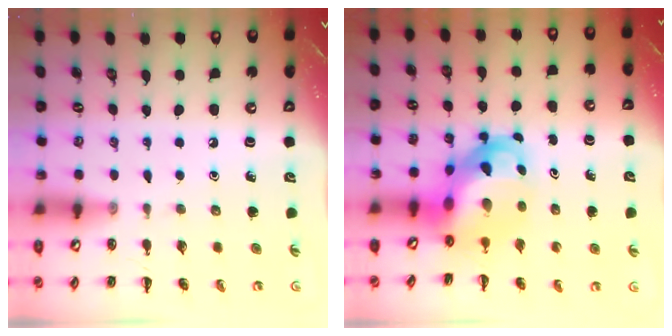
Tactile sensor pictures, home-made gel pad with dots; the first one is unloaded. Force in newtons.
{"total": 6.5, "press": 6.2, "slide": 1.8}